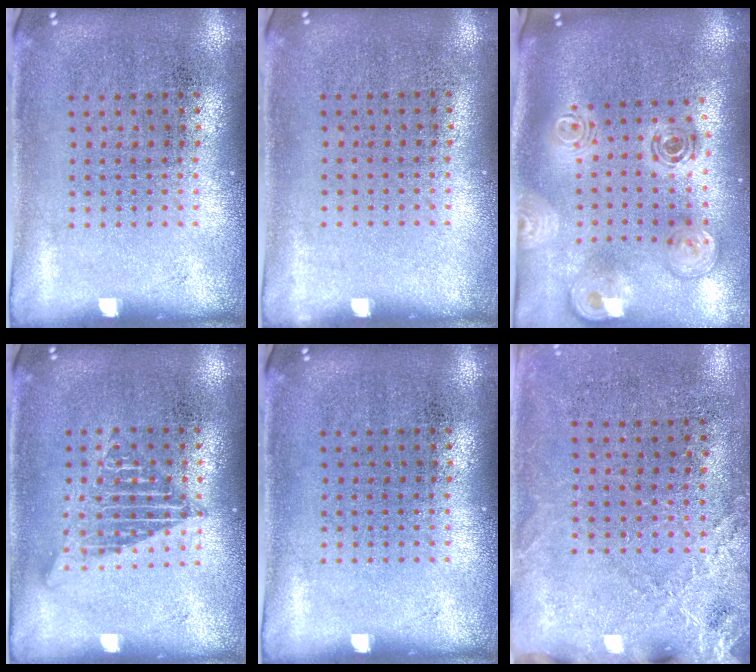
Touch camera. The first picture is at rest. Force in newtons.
{"total": 0.0}
{"total": 2.0, "press": 1.7, "slide": 1.1}
{"total": 1.3, "press": 1.3, "slide": 0.1}
{"total": 0.0}
{"total": 2.6, "press": 2.3, "slide": 1.1}